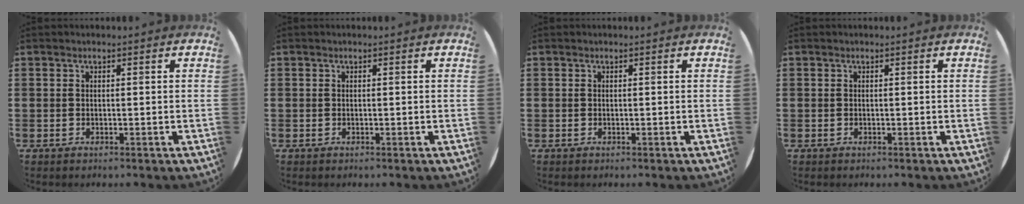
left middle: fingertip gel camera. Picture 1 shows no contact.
{"total": 0.0}
{"total": 0.0}
{"total": 0.0}